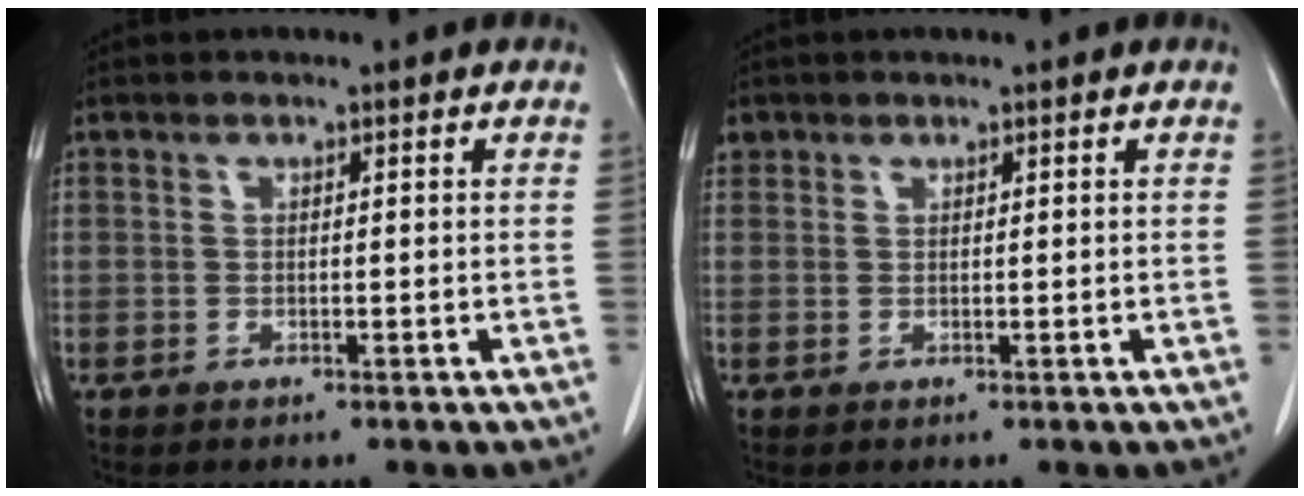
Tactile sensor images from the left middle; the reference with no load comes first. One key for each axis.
{"total": 1.4, "fx": 0.9, "fy": 1.1, "fz": 0.1, "tx": 0.006, "ty": 0.011, "tz": 0.014}